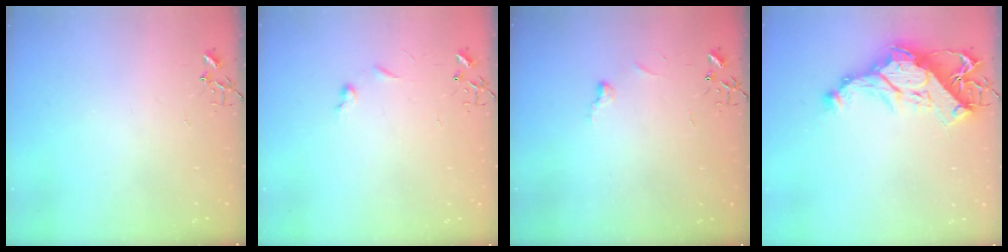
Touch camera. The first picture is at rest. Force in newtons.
{"total": 4.4, "press": 4.3, "slide": 0.6}
{"total": 3.4, "press": 3.4, "slide": 0.4}
{"total": 15.6, "press": 15.4, "slide": 2.1}